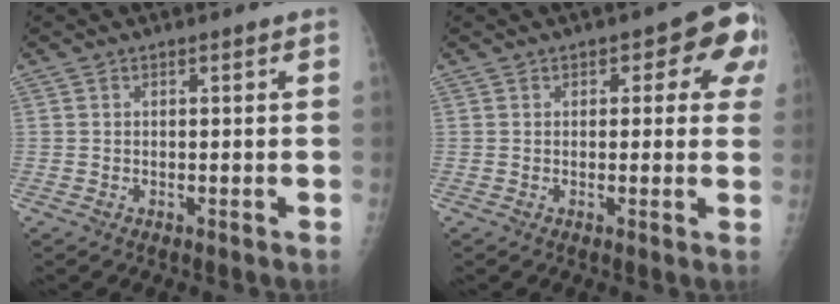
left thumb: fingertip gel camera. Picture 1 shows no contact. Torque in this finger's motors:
{"motor_torque": [0.10, 0.26, 0.00, -0.14, 0.11]}